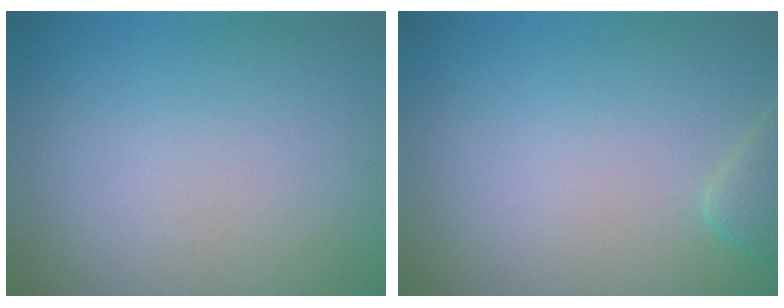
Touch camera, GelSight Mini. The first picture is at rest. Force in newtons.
{"total": 1.8, "press": 1.8, "slide": 0.2}